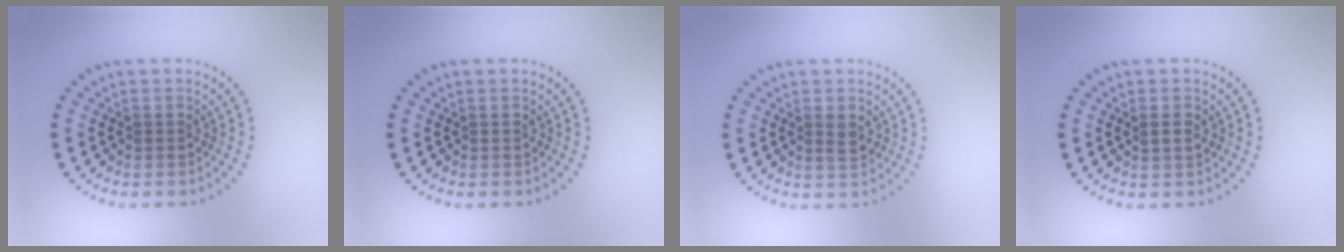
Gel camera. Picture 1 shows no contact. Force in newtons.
{"total": 0.0}
{"total": 1.5, "press": 1.5, "slide": 0.3}
{"total": 1.1, "press": 1.0, "slide": 0.2}